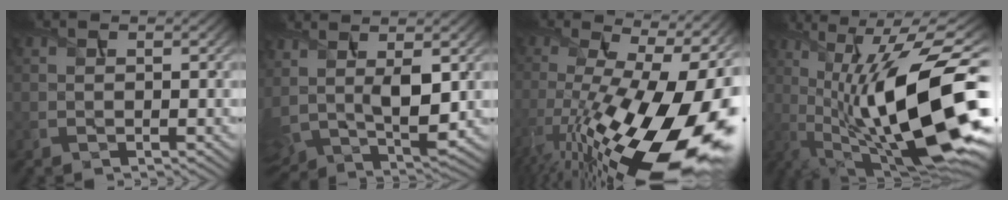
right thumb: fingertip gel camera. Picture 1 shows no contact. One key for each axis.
{"total": 9.4, "fx": 2.6, "fy": 4.4, "fz": 8.0, "tx": -0.197, "ty": -0.013, "tz": 0.060}
{"total": 21.4, "fx": -7.1, "fy": 7.8, "fz": 18.6, "tx": -0.316, "ty": -0.022, "tz": -0.117}
{"total": 20.5, "fx": -1.2, "fy": 6.7, "fz": 19.3, "tx": -0.306, "ty": 0.015, "tz": -0.017}